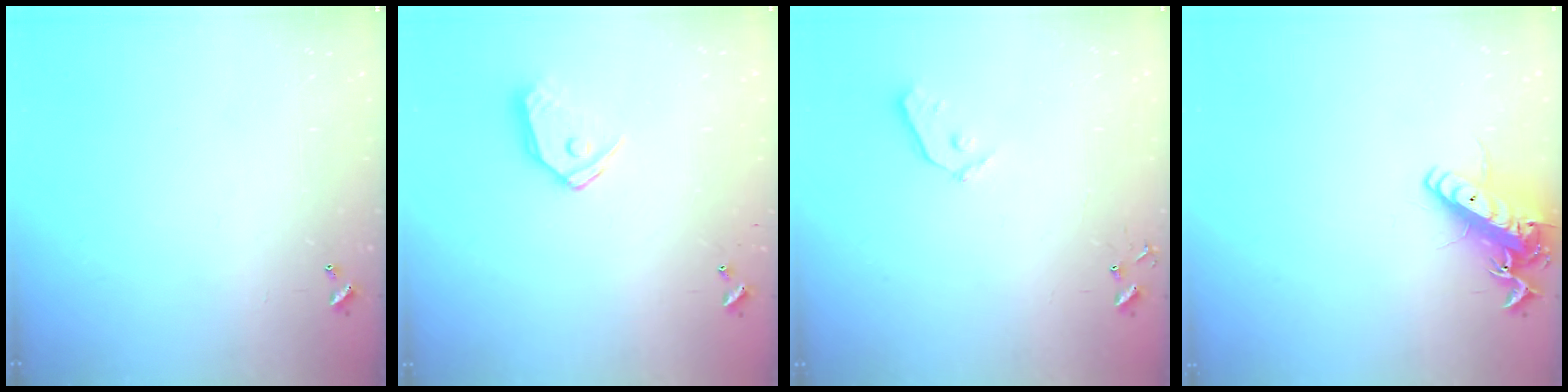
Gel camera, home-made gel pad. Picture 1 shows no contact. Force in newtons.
{"total": 11.6, "press": 11.5, "slide": 1.2}
{"total": 5.7, "press": 5.7, "slide": 0.4}
{"total": 14.7, "press": 14.4, "slide": 2.8}